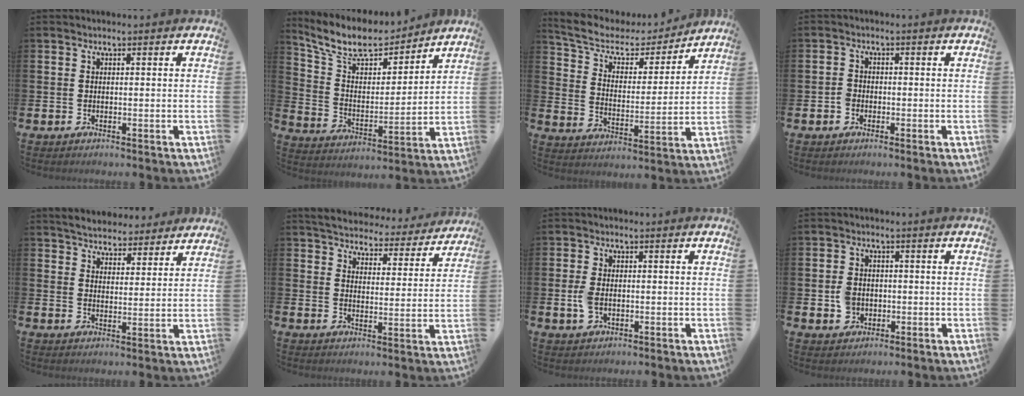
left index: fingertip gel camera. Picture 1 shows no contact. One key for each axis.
{"total": 10.4, "fx": 9.2, "fy": 3.4, "fz": 3.4, "tx": -0.104, "ty": -0.062, "tz": 0.161}
{"total": 6.8, "fx": 5.7, "fy": 3.2, "fz": 2.0, "tx": -0.078, "ty": -0.035, "tz": 0.096}
{"total": 1.6, "fx": -0.6, "fy": 1.4, "fz": 0.3, "tx": -0.008, "ty": 0.006, "tz": -0.015}
{"total": 4.6, "fx": 4.5, "fy": 0.9, "fz": -0.2, "tx": -0.016, "ty": -0.031, "tz": 0.079}
{"total": 5.1, "fx": 4.9, "fy": 1.0, "fz": 0.4, "tx": -0.023, "ty": -0.043, "tz": 0.081}
{"total": 2.7, "fx": -0.2, "fy": 1.9, "fz": 2.0, "tx": -0.040, "ty": 0.007, "tz": -0.005}
{"total": 3.3, "fx": -0.3, "fy": 2.9, "fz": 1.6, "tx": -0.028, "ty": 0.007, "tz": -0.011}